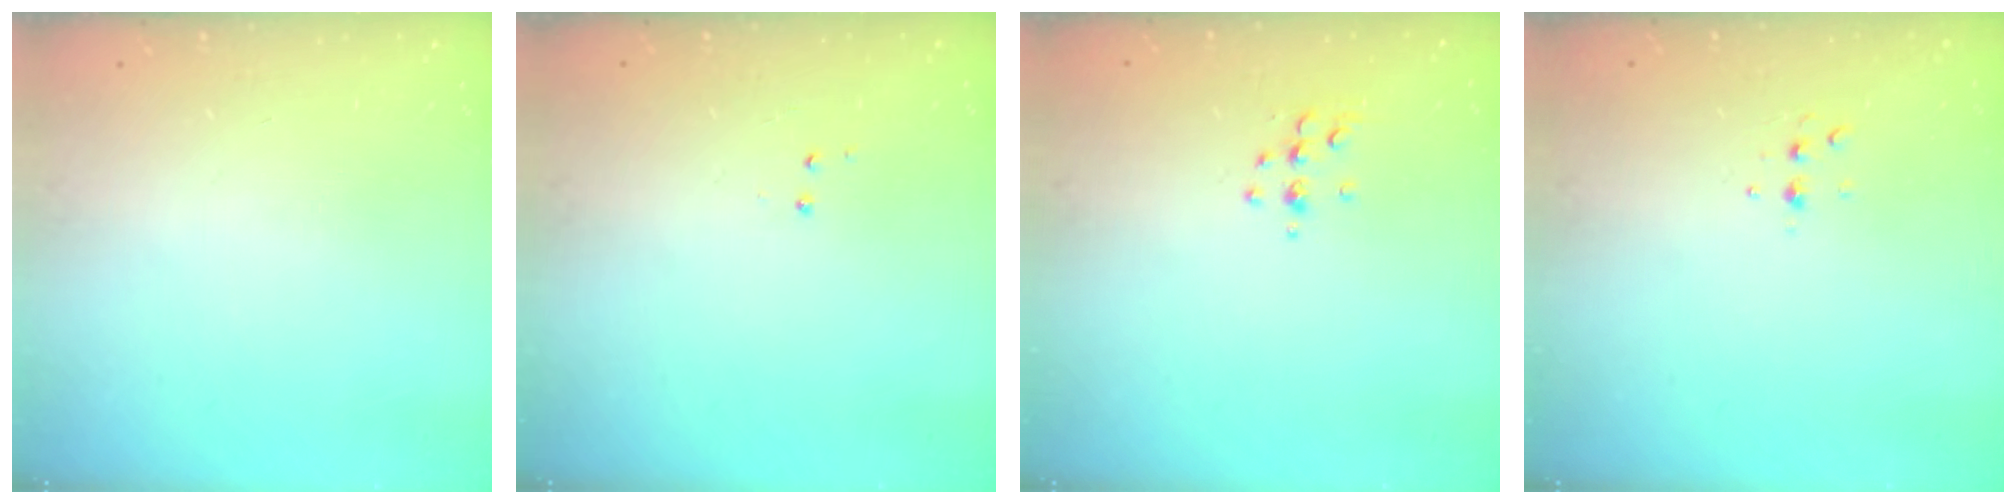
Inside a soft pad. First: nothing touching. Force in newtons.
{"total": 2.9, "press": 2.8, "slide": 0.4}
{"total": 5.0, "press": 4.8, "slide": 1.4}
{"total": 4.0, "press": 3.9, "slide": 0.9}